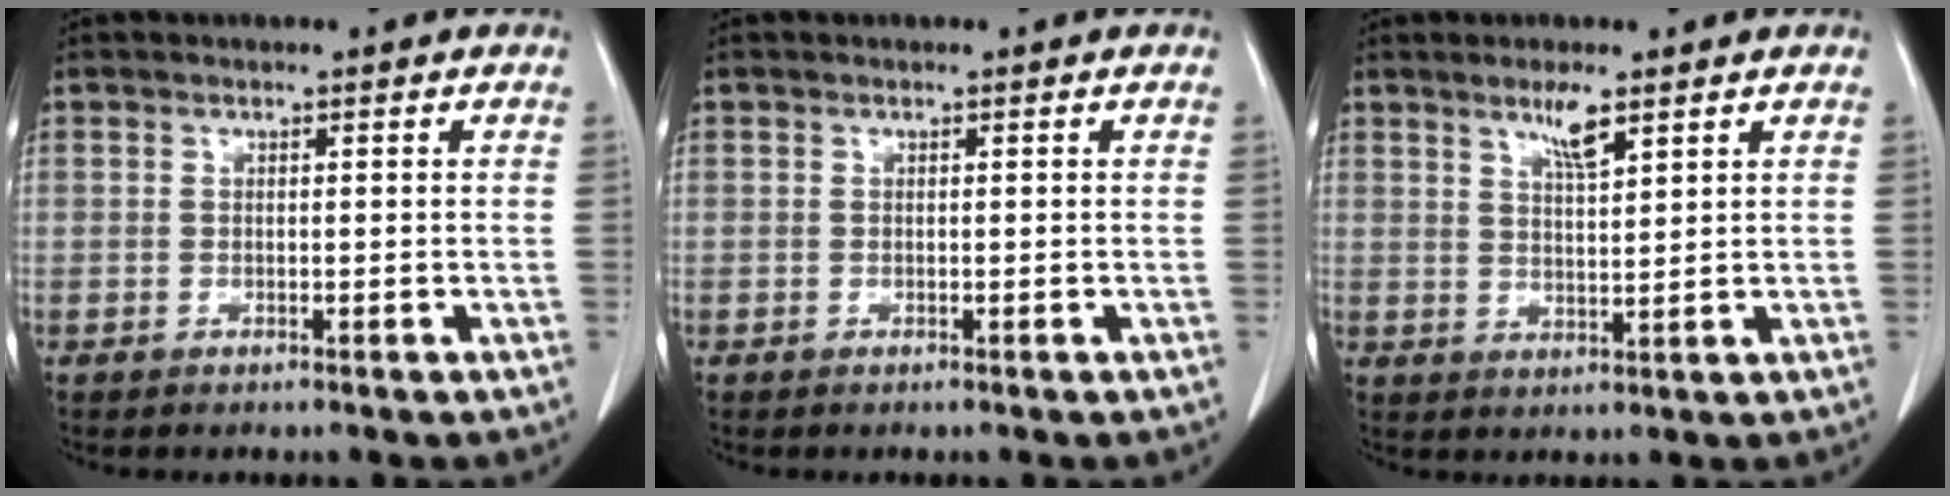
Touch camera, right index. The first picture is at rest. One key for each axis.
{"total": 0.0}
{"total": 4.2, "fx": 2.9, "fy": 0.4, "fz": 3.0, "tx": -0.055, "ty": -0.004, "tz": 0.054}